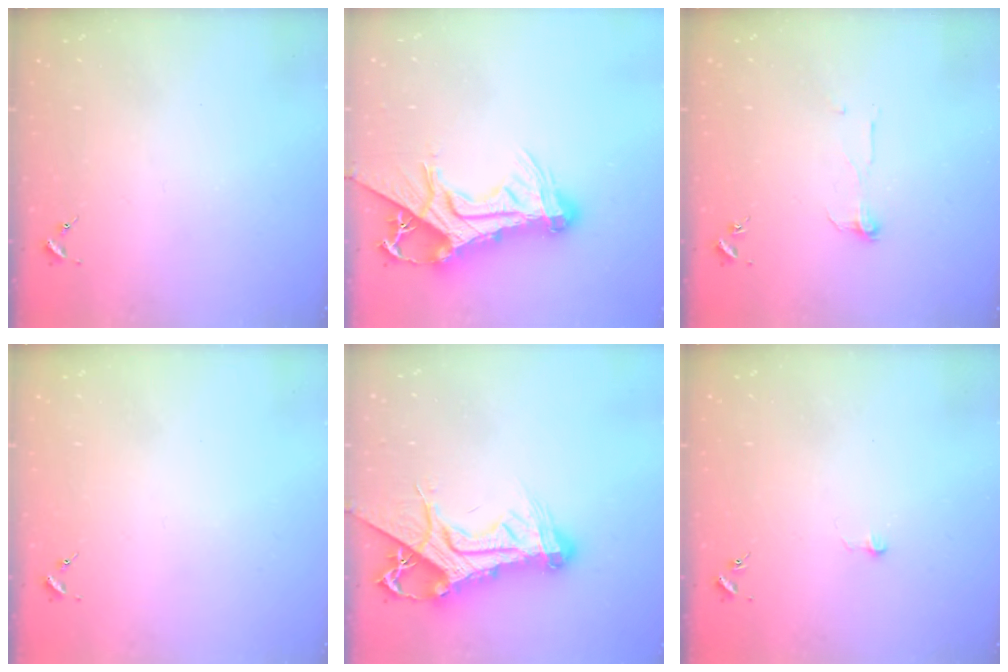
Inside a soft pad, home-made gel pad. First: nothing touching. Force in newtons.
{"total": 19.7, "press": 19.6, "slide": 1.8}
{"total": 5.5, "press": 5.5, "slide": 0.6}
{"total": 0.0}
{"total": 18.1, "press": 18.0, "slide": 1.9}
{"total": 2.9, "press": 2.9, "slide": 0.2}